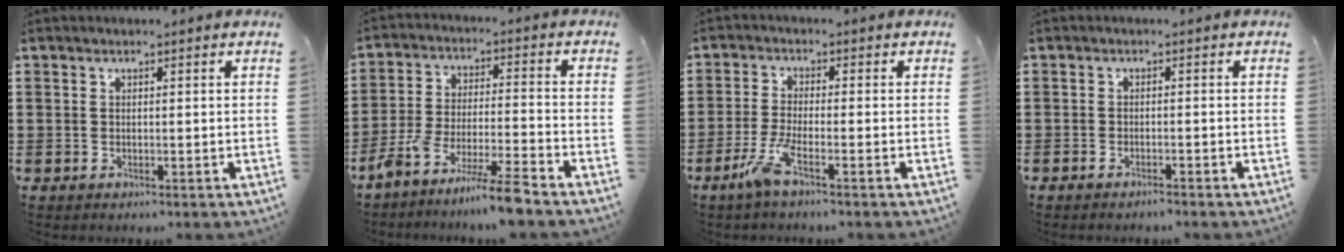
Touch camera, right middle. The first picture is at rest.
{"total": 8.6, "force": [-7.9, -0.5, 3.5], "torque": [-0.065, -0.001, -0.155]}
{"total": 4.8, "force": [-2.7, 0.3, 4.0], "torque": [-0.102, -0.019, -0.054]}
{"total": 1.1, "force": [-1.0, 0.0, 0.1], "torque": [-0.006, 0.000, -0.021]}